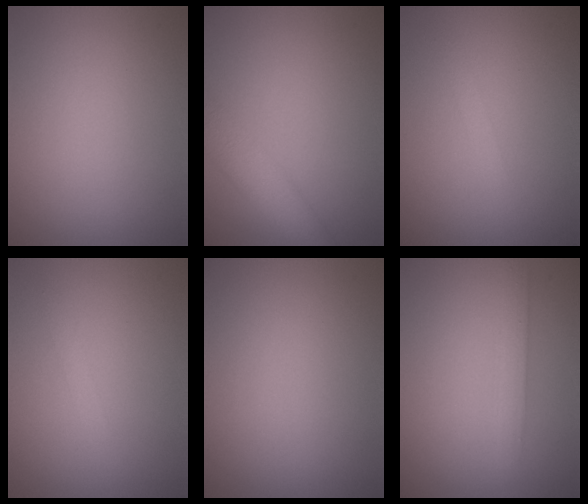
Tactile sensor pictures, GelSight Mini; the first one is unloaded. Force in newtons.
{"total": 4.6, "press": 4.6, "slide": 0.3}
{"total": 0.8, "press": 0.8, "slide": 0.0}
{"total": 0.8, "press": 0.8, "slide": 0.1}
{"total": 0.0}
{"total": 1.8, "press": 1.8, "slide": 0.1}